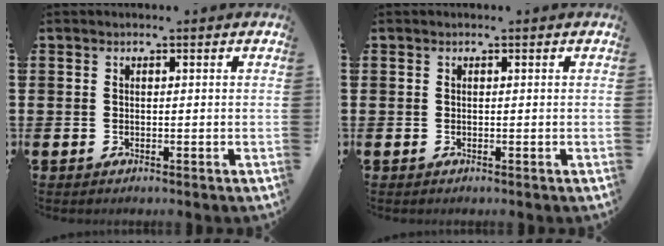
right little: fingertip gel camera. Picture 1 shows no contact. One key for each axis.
{"total": 0.0}